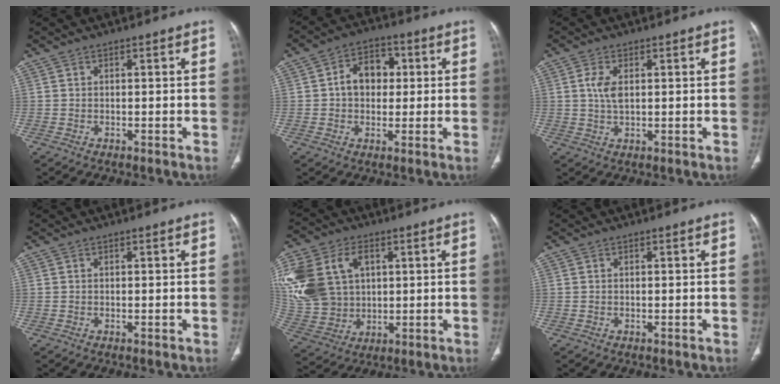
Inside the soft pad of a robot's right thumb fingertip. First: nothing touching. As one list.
[{"total": 9.7, "force": [1.4, 7.2, 6.3], "torque": [-0.060, 0.015, 0.016]}, {"total": 3.8, "force": [0.8, 1.8, 3.2], "torque": [-0.070, -0.003, 0.016]}, {"total": 0.0}, {"total": 19.3, "force": [4.9, 14.5, 11.9], "torque": [-0.260, 0.009, 0.107]}, {"total": 0.0}]